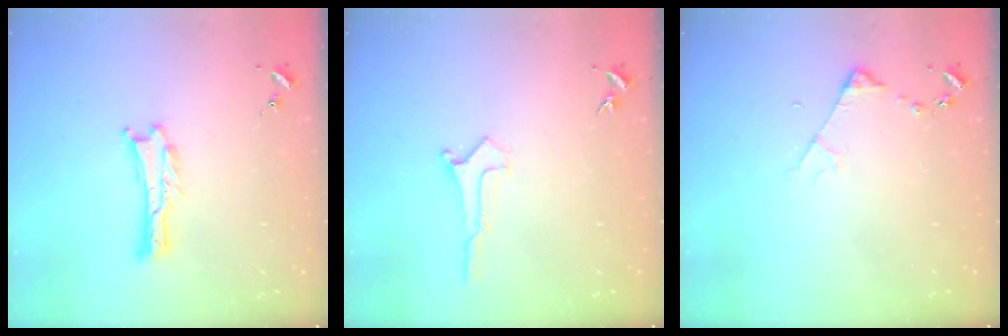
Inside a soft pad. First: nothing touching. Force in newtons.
{"total": 0.0}
{"total": 3.2, "press": 3.2, "slide": 0.4}